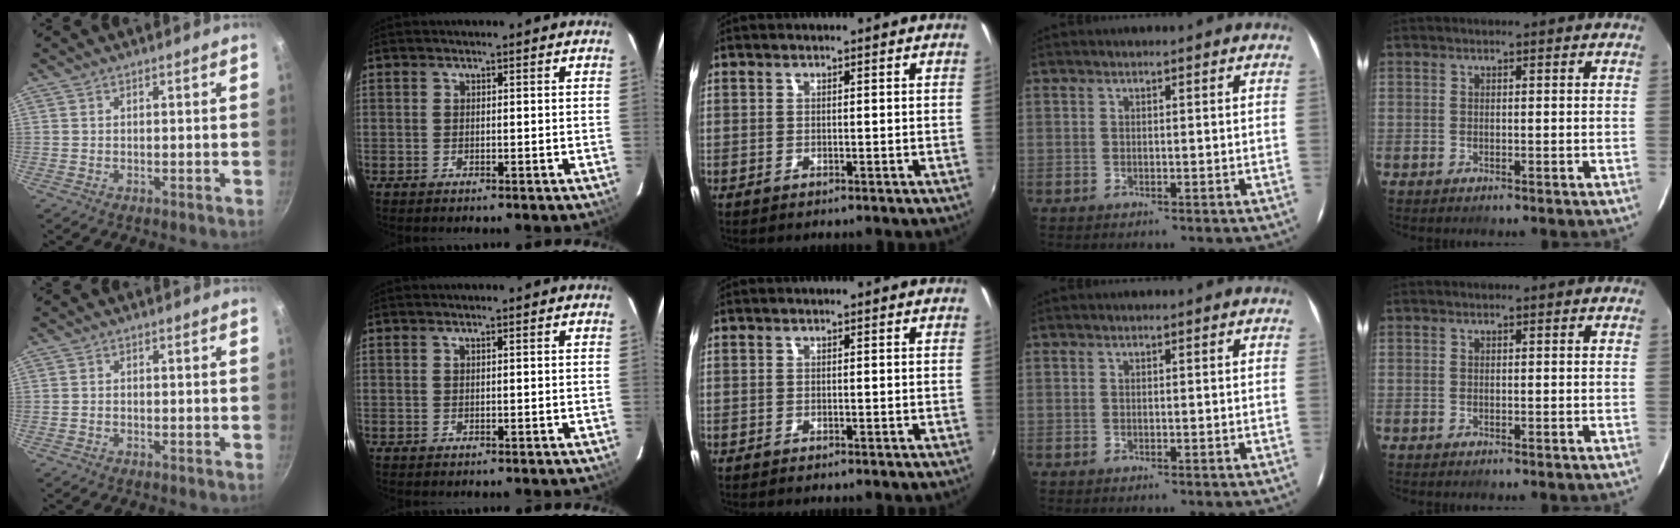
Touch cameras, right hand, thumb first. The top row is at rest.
{"thumb": {"total": 0.6, "force": [-0.4, 0.4, 0.2], "torque": [-0.006, 0.003, -0.008]}}